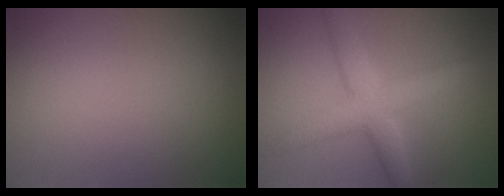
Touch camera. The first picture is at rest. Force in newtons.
{"total": 4.4, "press": 4.4, "slide": 0.2}